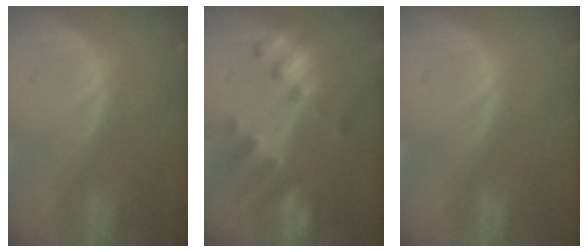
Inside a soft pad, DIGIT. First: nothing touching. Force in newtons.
{"total": 7.6, "press": 7.1, "slide": 2.8}
{"total": 0.0}